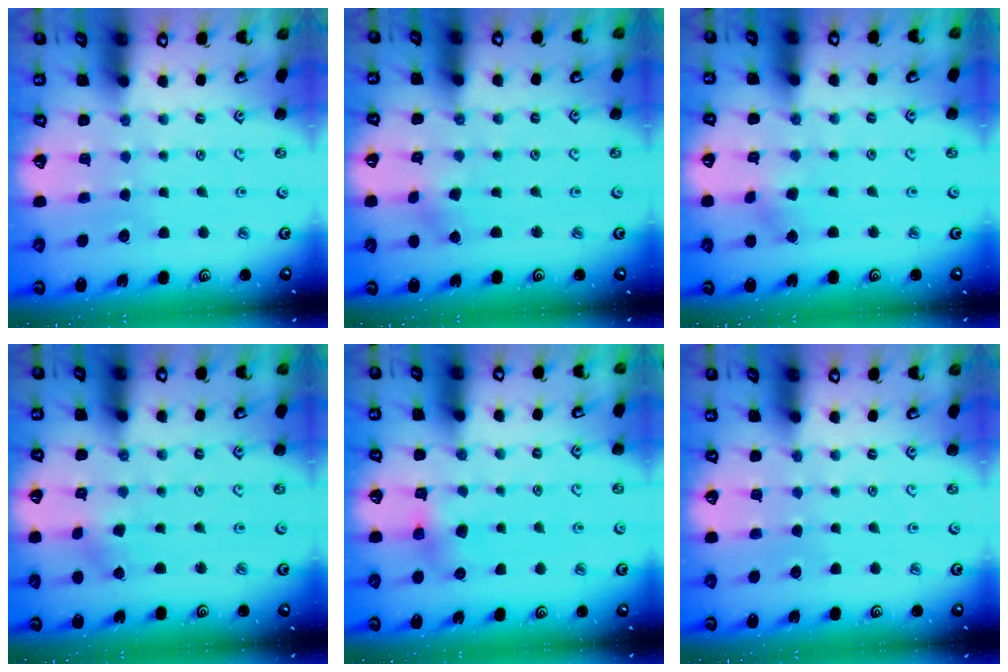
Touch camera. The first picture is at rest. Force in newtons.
{"total": 0.5, "press": 0.5, "slide": 0.1}
{"total": 2.9, "press": 2.8, "slide": 0.3}
{"total": 0.5, "press": 0.5, "slide": 0.1}
{"total": 5.1, "press": 5.1, "slide": 0.4}
{"total": 0.0}